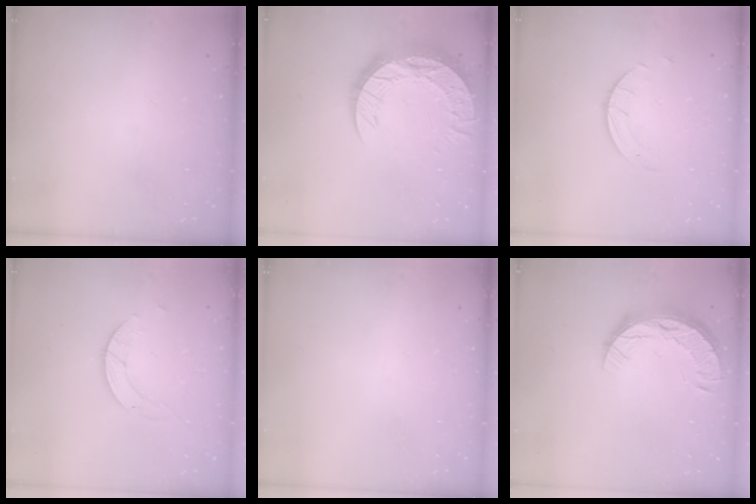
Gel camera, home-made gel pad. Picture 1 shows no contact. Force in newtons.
{"total": 17.5, "press": 17.4, "slide": 1.4}
{"total": 2.7, "press": 2.7, "slide": 0.3}
{"total": 3.0, "press": 3.0, "slide": 0.3}
{"total": 0.0}
{"total": 11.8, "press": 11.8, "slide": 1.0}